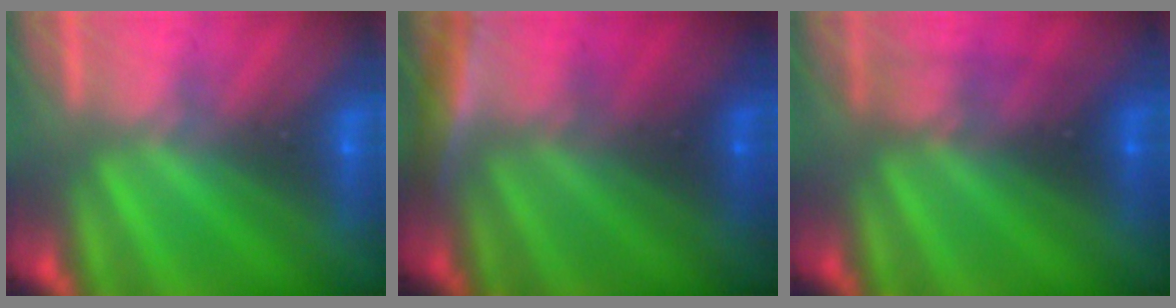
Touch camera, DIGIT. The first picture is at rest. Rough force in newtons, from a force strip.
{"total": 2.9}
{"total": 2.7}